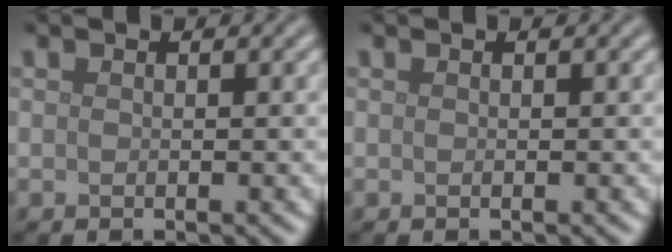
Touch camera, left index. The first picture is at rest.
{"total": 0.0}